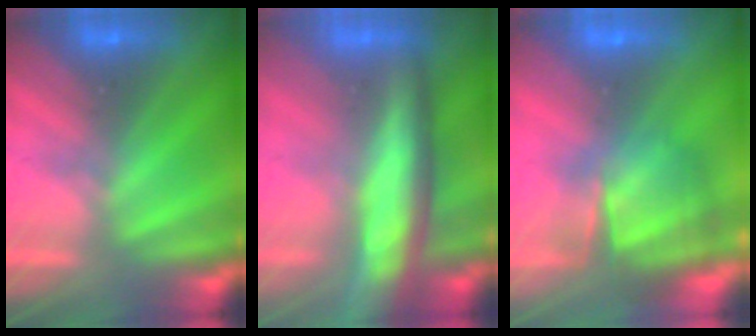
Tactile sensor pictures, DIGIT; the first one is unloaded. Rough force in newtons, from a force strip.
{"total": 7.7}
{"total": 7.3}